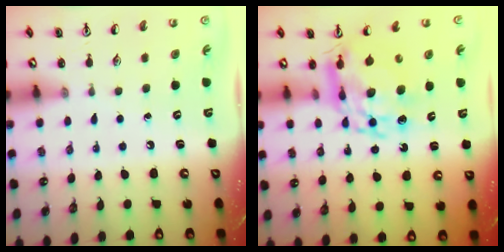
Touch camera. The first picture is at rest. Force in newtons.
{"total": 12.0, "press": 12.0, "slide": 1.1}